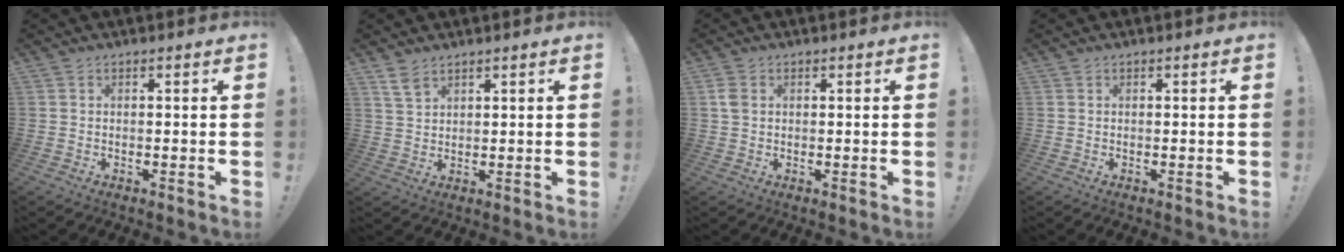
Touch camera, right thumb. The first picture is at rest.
{"total": 4.7, "force": [3.4, 2.3, 2.3], "torque": [-0.038, -0.017, 0.063]}
{"total": 3.1, "force": [0.9, 2.3, 2.0], "torque": [-0.039, 0.007, 0.018]}
{"total": 0.0}